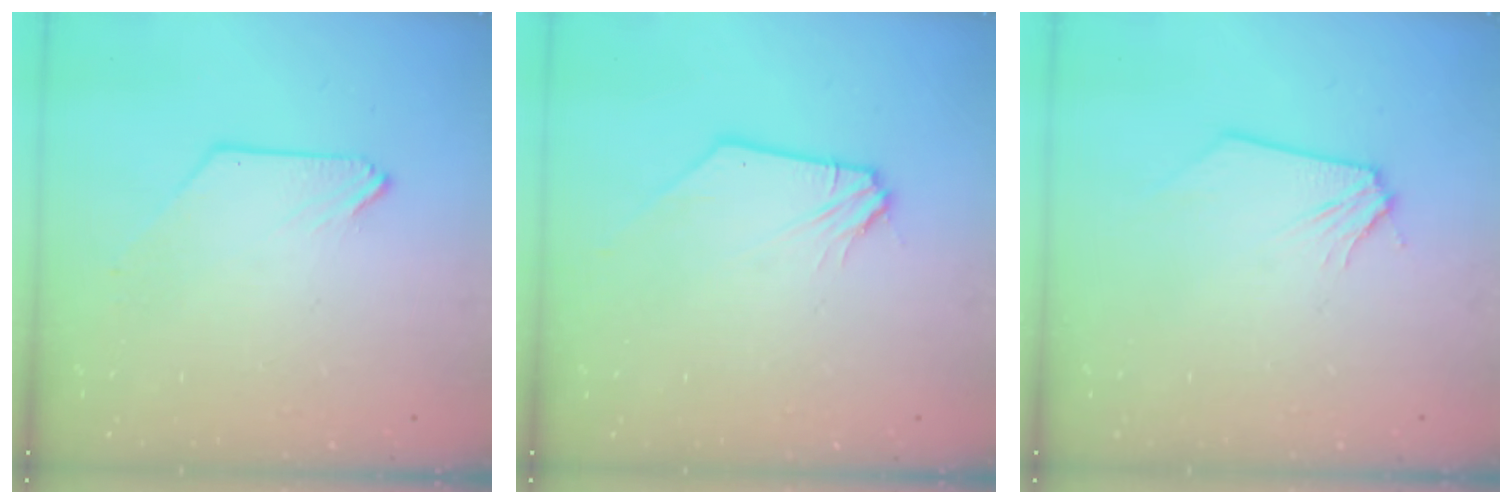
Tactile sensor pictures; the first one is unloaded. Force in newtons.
{"total": 1.1, "press": 1.1, "slide": 0.1}
{"total": 0.0}